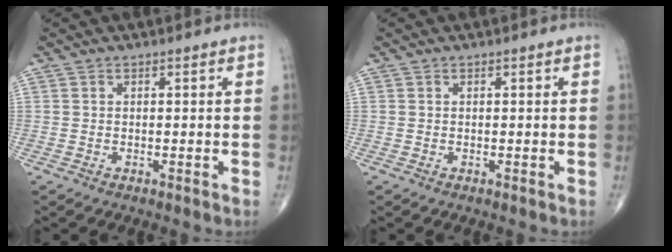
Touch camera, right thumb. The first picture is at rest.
{"total": 0.0}